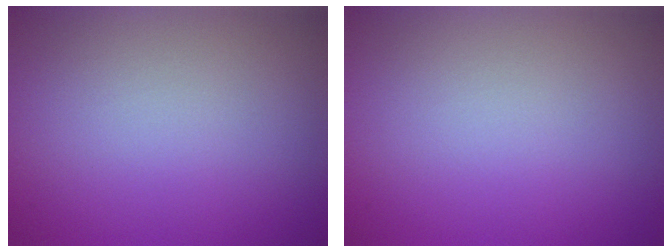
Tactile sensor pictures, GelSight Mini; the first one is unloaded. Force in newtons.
{"total": 0.0}